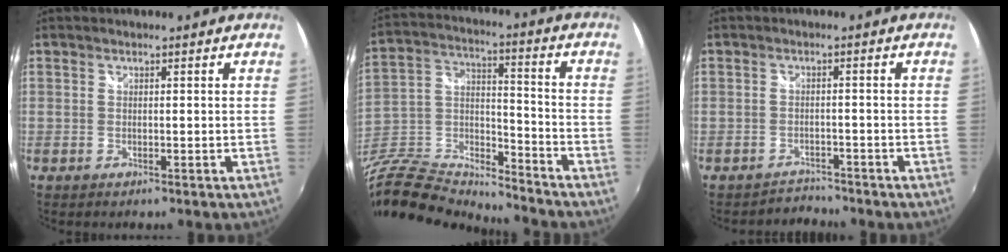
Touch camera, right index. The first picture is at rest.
{"total": 18.2, "force": [-15.4, 6.1, 7.5], "torque": [-0.187, -0.002, -0.296]}
{"total": 3.1, "force": [-2.7, 1.1, -1.0], "torque": [0.009, 0.012, -0.048]}